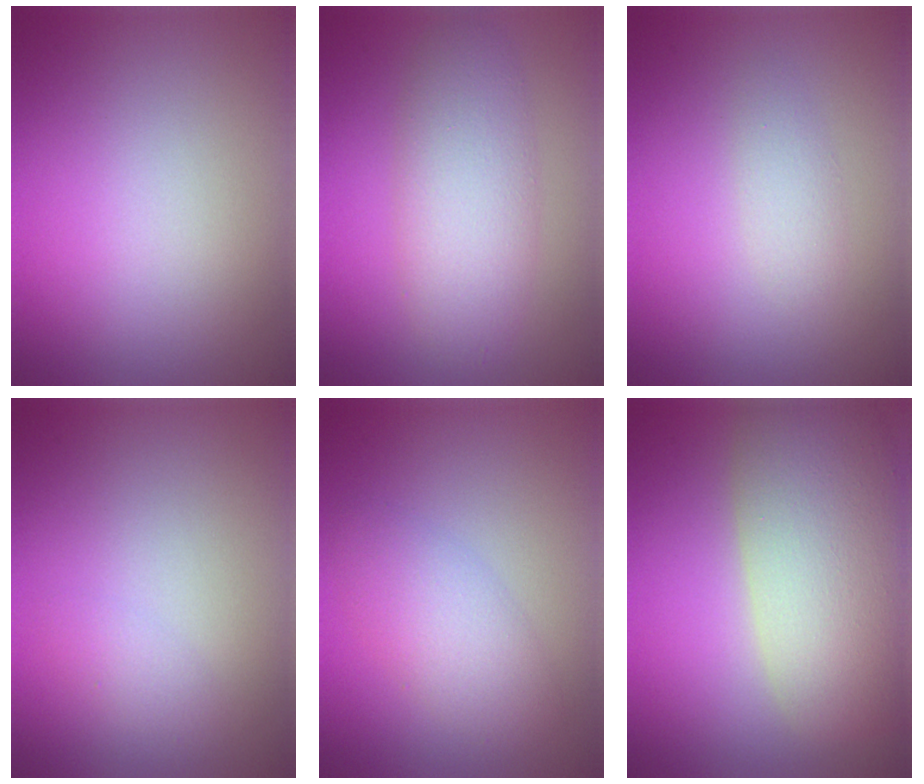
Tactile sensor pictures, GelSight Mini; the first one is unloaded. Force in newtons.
{"total": 4.5, "press": 4.5, "slide": 0.2}
{"total": 1.4, "press": 1.4, "slide": 0.1}
{"total": 0.9, "press": 0.9, "slide": 0.2}
{"total": 3.2, "press": 3.2, "slide": 0.0}
{"total": 10.6, "press": 10.6, "slide": 0.8}